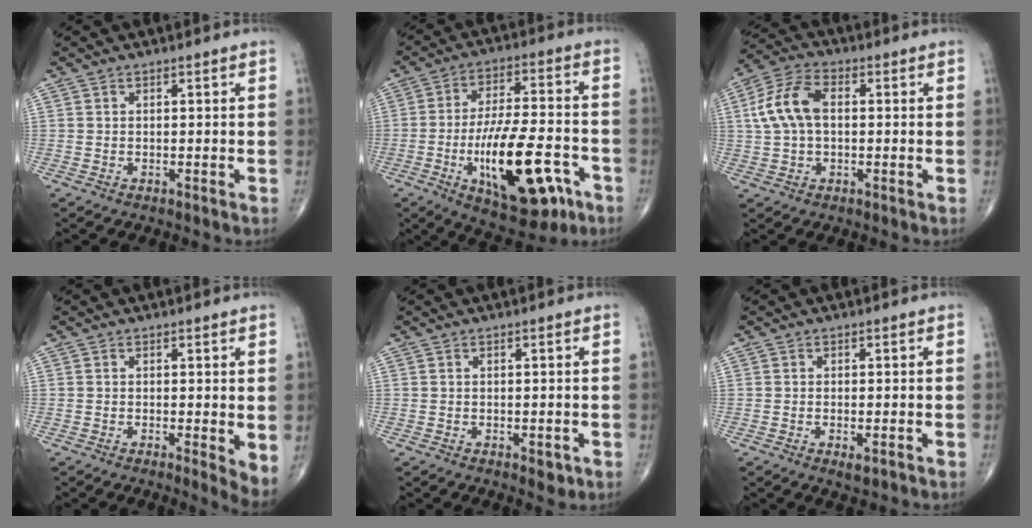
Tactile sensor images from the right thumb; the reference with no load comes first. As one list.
[{"total": 20.1, "force": [-7.3, 7.9, 17.0], "torque": [-0.265, 0.025, -0.103]}, {"total": 9.8, "force": [1.0, 5.9, 7.8], "torque": [-0.163, 0.026, 0.016]}, {"total": 3.6, "force": [0.3, 1.0, 3.4], "torque": [-0.046, -0.010, 0.000]}, {"total": 1.8, "force": [-0.5, 1.1, 1.4], "torque": [-0.008, -0.002, -0.004]}, {"total": 1.7, "force": [-0.6, 0.6, 1.5], "torque": [-0.031, -0.006, -0.010]}]